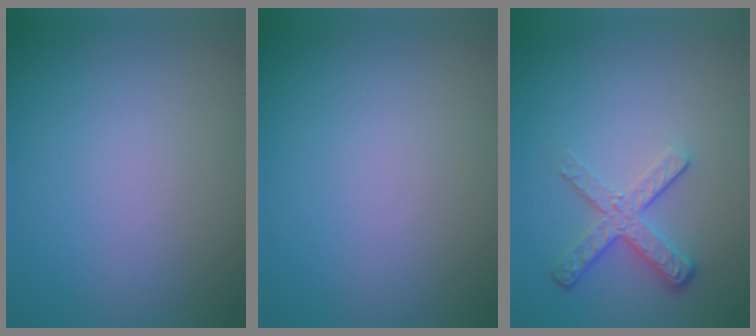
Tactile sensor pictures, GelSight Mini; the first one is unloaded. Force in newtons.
{"total": 0.0}
{"total": 3.7, "press": 2.7, "slide": 2.4}